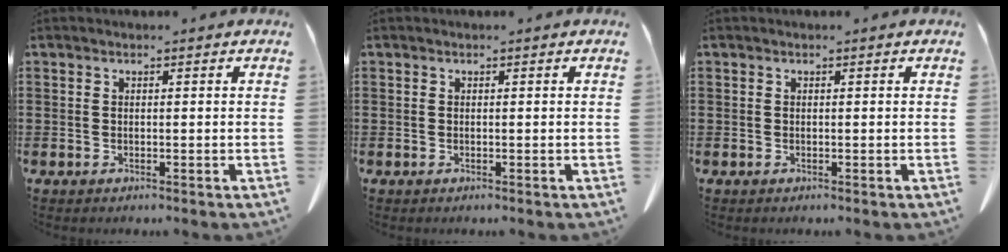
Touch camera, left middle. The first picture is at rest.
{"total": 0.0}
{"total": 0.0}